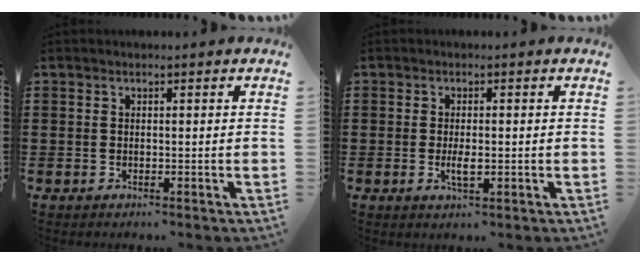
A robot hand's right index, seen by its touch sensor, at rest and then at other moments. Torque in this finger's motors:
{"motor_torque": [0.31, 0.30, 0.16, 0.03]}